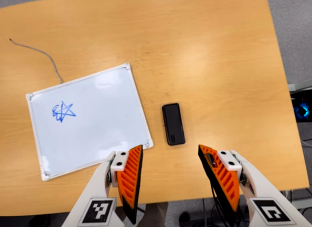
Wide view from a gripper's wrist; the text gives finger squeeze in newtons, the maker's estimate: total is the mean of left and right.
{"total": 0.0}